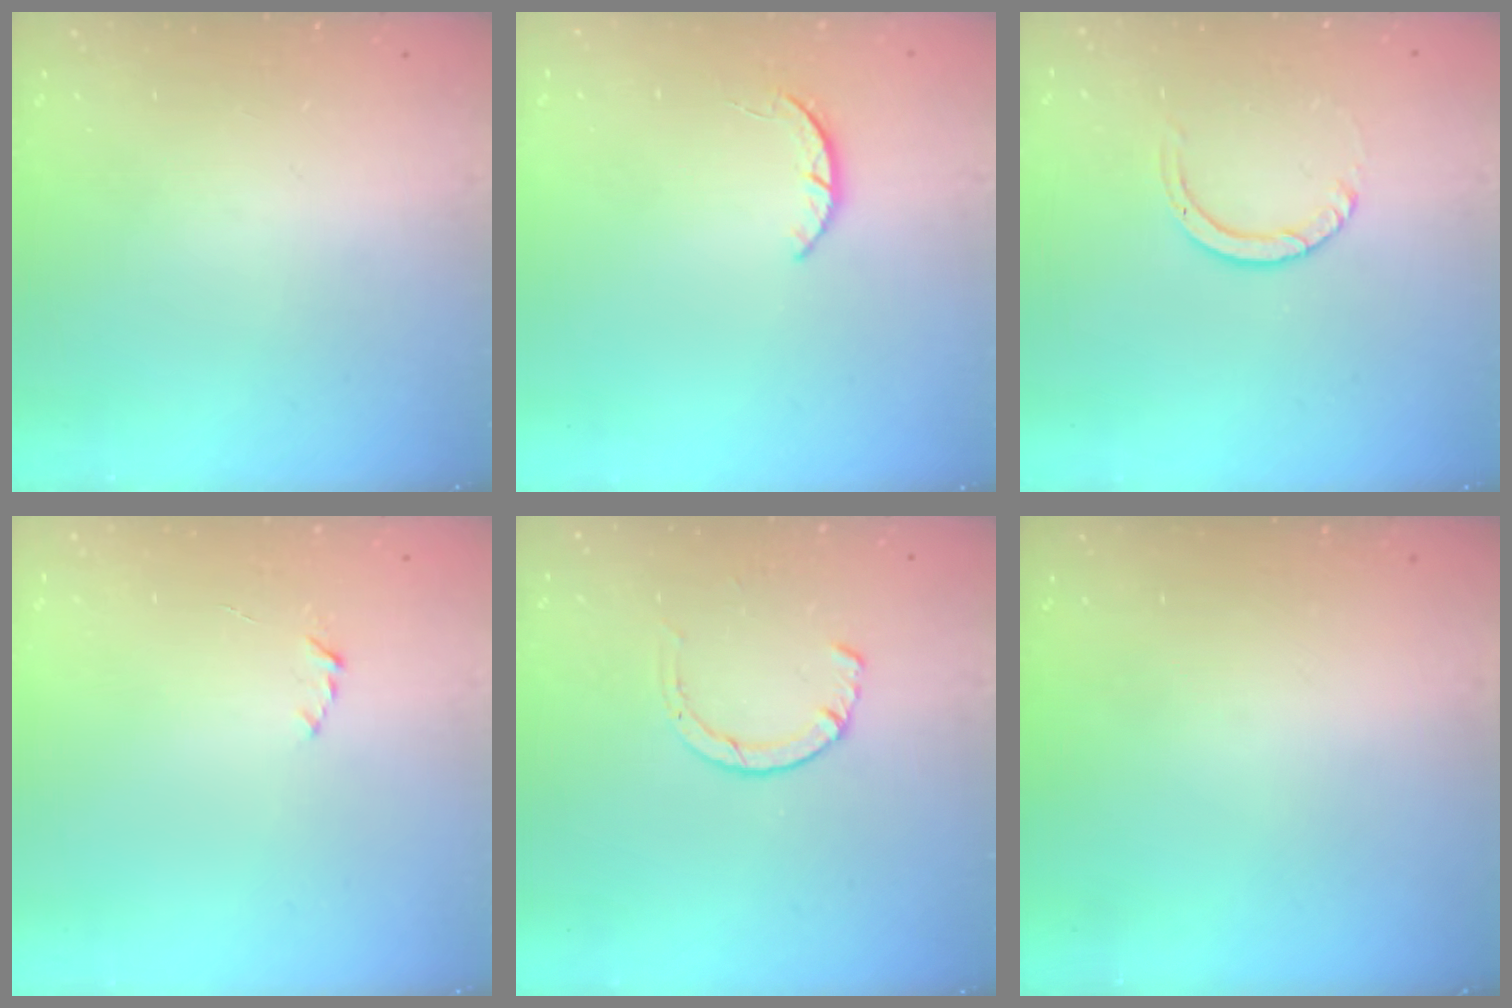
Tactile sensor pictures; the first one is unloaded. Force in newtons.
{"total": 1.9, "press": 1.9, "slide": 0.3}
{"total": 3.5, "press": 3.5, "slide": 0.2}
{"total": 1.9, "press": 1.9, "slide": 0.2}
{"total": 1.2, "press": 1.2, "slide": 0.3}
{"total": 0.0}